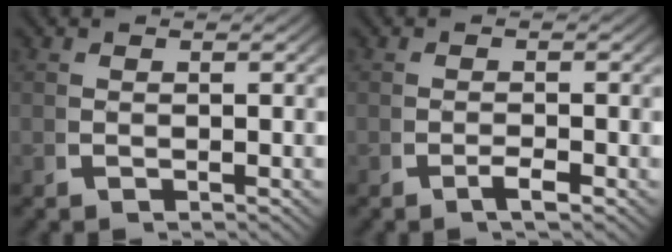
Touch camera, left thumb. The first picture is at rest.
{"total": 0.8, "force": [-0.2, 0.1, 0.8], "torque": [-0.016, -0.002, -0.009]}